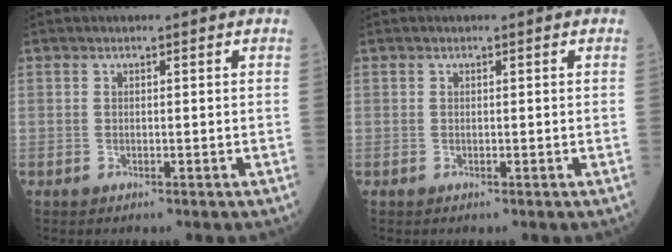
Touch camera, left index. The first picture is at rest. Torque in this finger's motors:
{"motor_torque": [0.00, 0.00, 0.00, 0.00]}